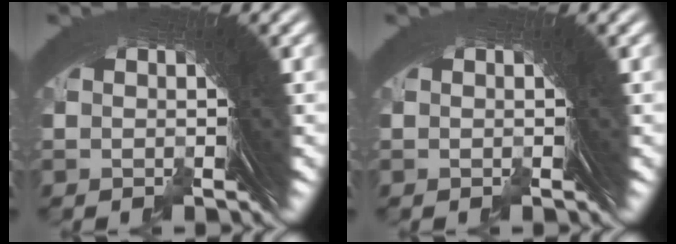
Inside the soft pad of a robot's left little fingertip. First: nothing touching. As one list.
[{"total": 0.0}]